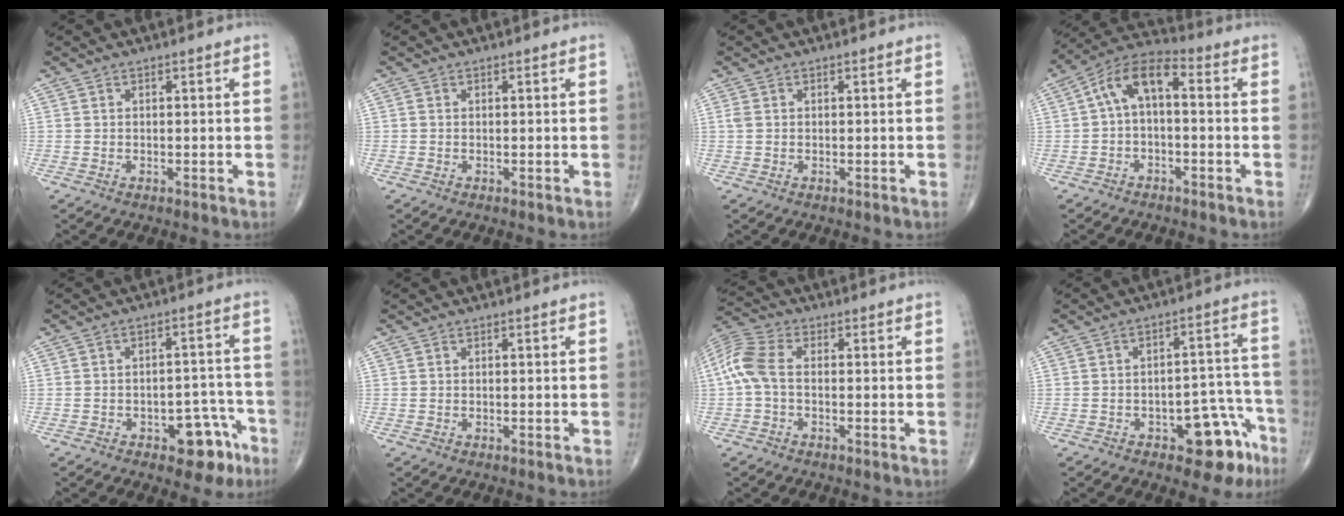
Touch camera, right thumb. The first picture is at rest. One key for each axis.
{"total": 0.0}
{"total": 1.0, "fx": 0.2, "fy": 0.6, "fz": 0.7, "tx": -0.023, "ty": 0.007, "tz": 0.007}
{"total": 9.1, "fx": 0.3, "fy": 4.6, "fz": 7.9, "tx": -0.135, "ty": 0.042, "tz": -0.007}
{"total": 8.7, "fx": -4.7, "fy": 4.6, "fz": 5.8, "tx": -0.043, "ty": 0.042, "tz": -0.059}
{"total": 0.0}
{"total": 7.4, "fx": -0.4, "fy": 4.2, "fz": 6.1, "tx": -0.147, "ty": 0.020, "tz": -0.019}
{"total": 11.2, "fx": -6.2, "fy": 5.3, "fz": 7.7, "tx": -0.056, "ty": 0.049, "tz": -0.079}